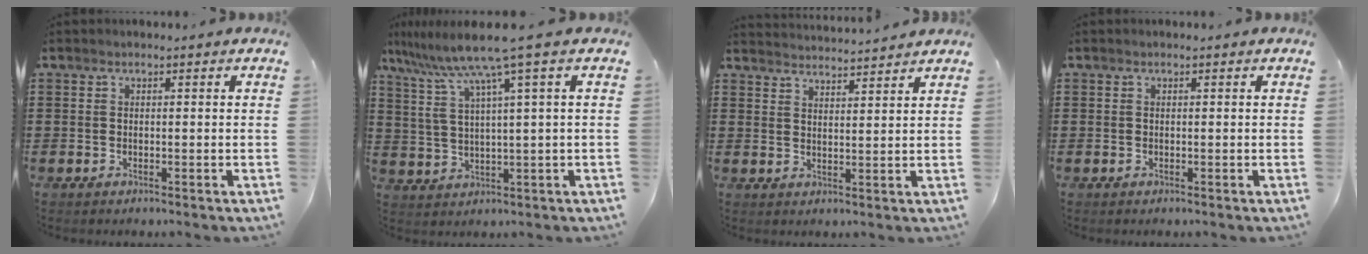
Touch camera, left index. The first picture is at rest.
{"total": 8.2, "force": [4.9, -0.6, 6.6], "torque": [-0.152, -0.028, 0.075]}
{"total": 3.0, "force": [2.9, -0.5, -0.3], "torque": [-0.004, -0.019, 0.053]}
{"total": 0.0}